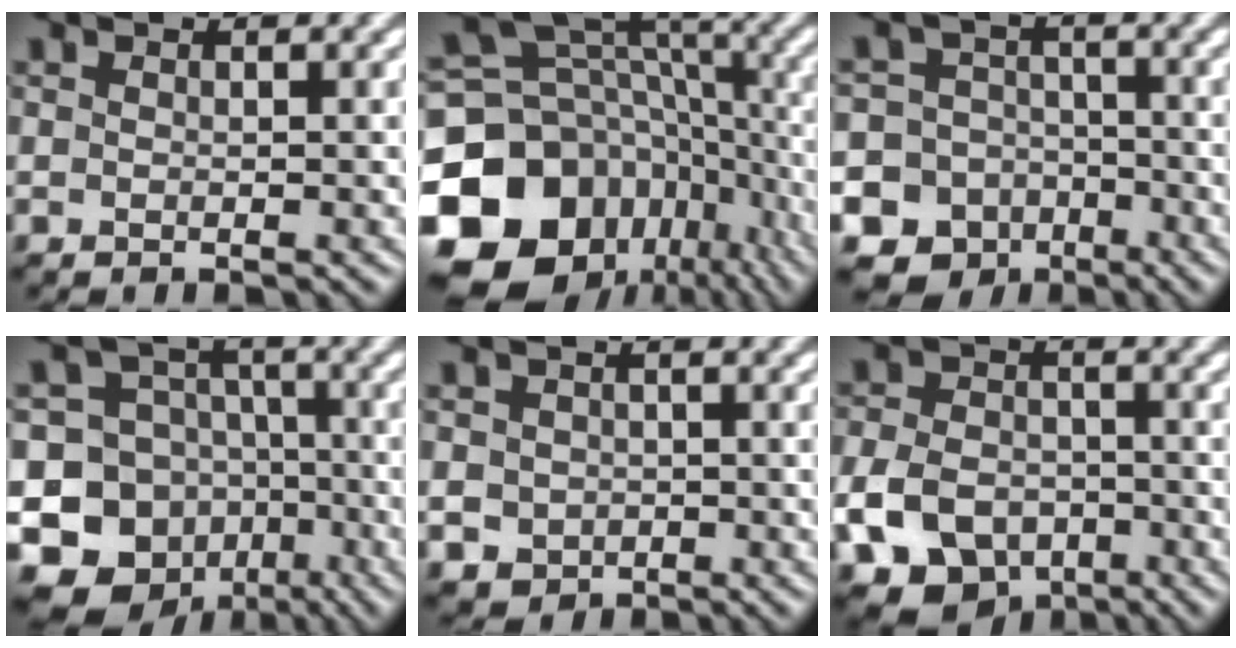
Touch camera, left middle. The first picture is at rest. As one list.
[{"total": 18.1, "force": [-7.5, 13.9, 8.9], "torque": [-0.209, -0.004, -0.116]}, {"total": 14.0, "force": [-8.6, 10.8, 1.8], "torque": [-0.047, -0.051, -0.142]}, {"total": 15.6, "force": [-8.4, 12.3, 4.3], "torque": [-0.103, -0.033, -0.117]}, {"total": 2.4, "force": [-0.8, 2.1, 0.6], "torque": [-0.016, -0.007, -0.009]}, {"total": 9.6, "force": [-5.2, 6.7, 4.6], "torque": [-0.083, -0.028, -0.105]}]